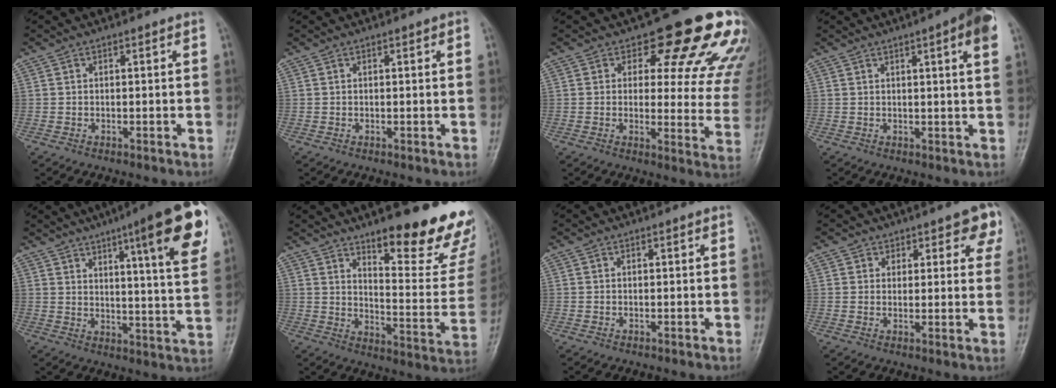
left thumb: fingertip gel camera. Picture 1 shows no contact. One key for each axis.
{"total": 0.9, "fx": 0.4, "fy": 0.3, "fz": 0.8, "tx": -0.010, "ty": 0.002, "tz": 0.003}
{"total": 17.9, "fx": 12.5, "fy": 7.6, "fz": 10.4, "tx": -0.069, "ty": -0.065, "tz": 0.130}
{"total": 7.3, "fx": 3.2, "fy": 0.9, "fz": 6.5, "tx": -0.079, "ty": -0.001, "tz": 0.034}
{"total": 19.0, "fx": 9.8, "fy": 3.8, "fz": 15.9, "tx": -0.190, "ty": -0.033, "tz": 0.134}
{"total": 22.3, "fx": 14.7, "fy": 6.3, "fz": 15.5, "tx": -0.158, "ty": -0.106, "tz": 0.203}
{"total": 0.0}
{"total": 6.2, "fx": 4.0, "fy": 4.1, "fz": 2.3, "tx": 0.028, "ty": -0.019, "tz": 0.041}